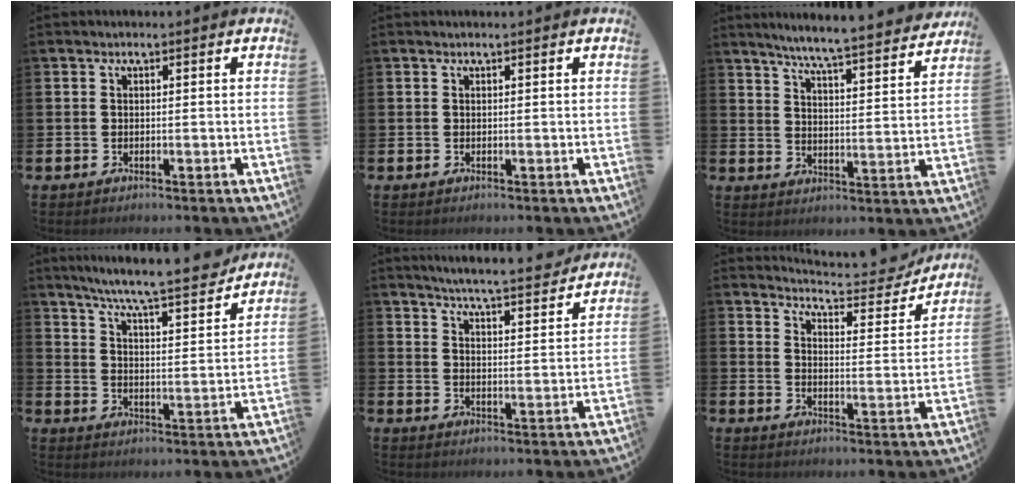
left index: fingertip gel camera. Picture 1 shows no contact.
{"total": 0.0}
{"total": 6.7, "force": [6.4, -0.3, 2.0], "torque": [-0.057, -0.050, 0.107]}
{"total": 8.2, "force": [7.7, -0.1, 2.9], "torque": [-0.079, -0.056, 0.131]}
{"total": 5.9, "force": [5.8, -0.1, 1.2], "torque": [-0.031, -0.048, 0.097]}
{"total": 5.7, "force": [5.5, 0.8, 1.0], "torque": [-0.031, -0.042, 0.093]}